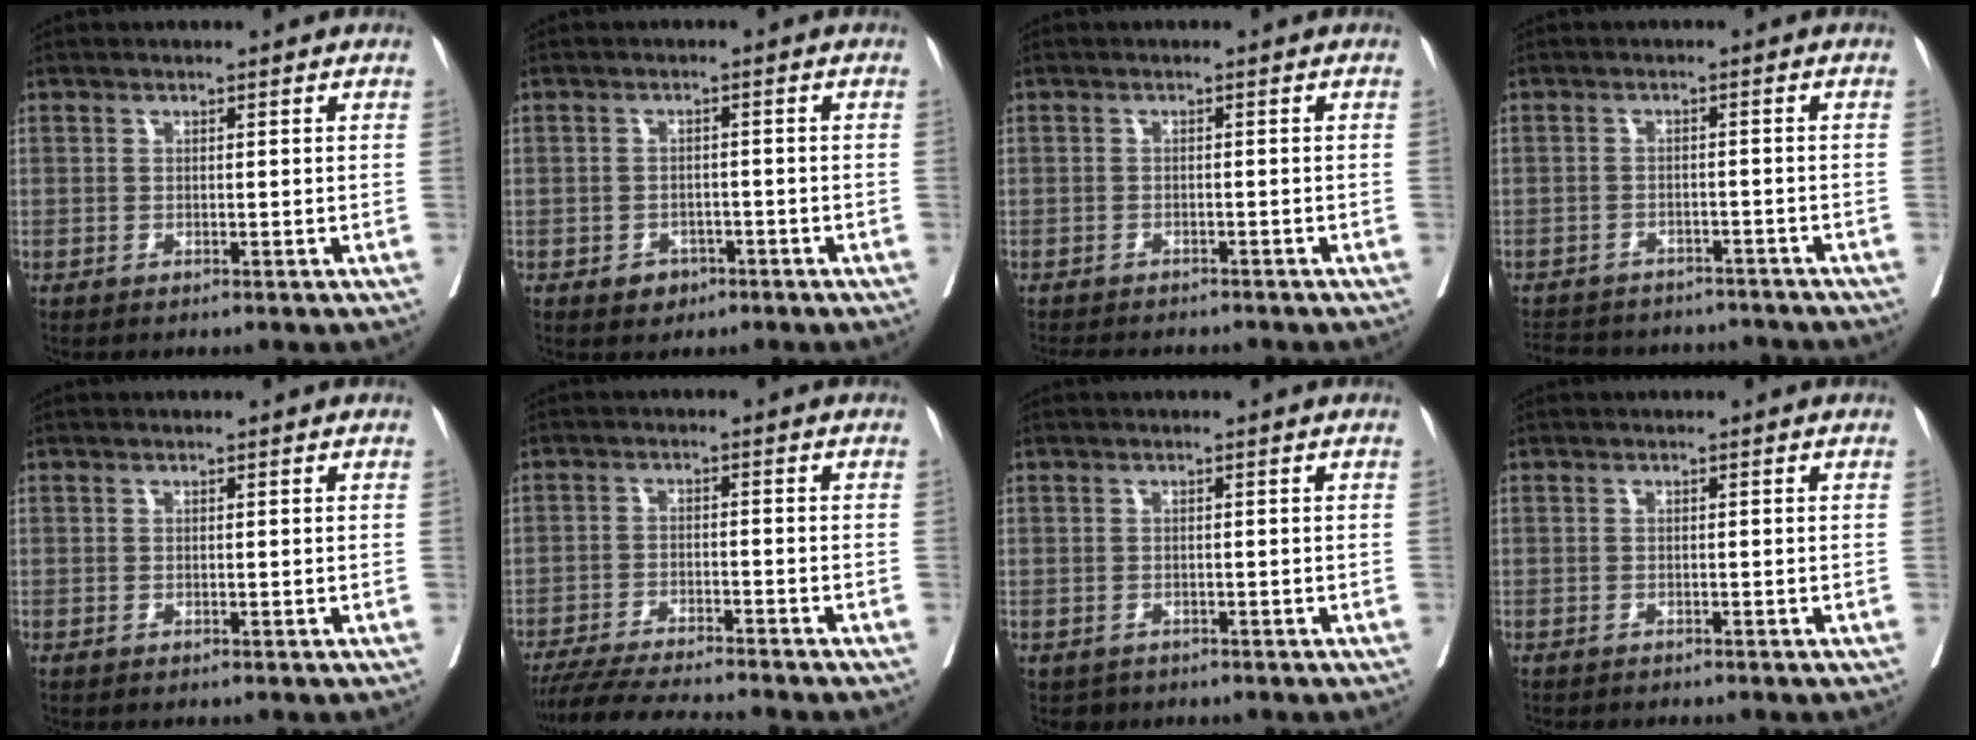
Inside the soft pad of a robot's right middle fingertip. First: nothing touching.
{"total": 2.8, "force": [-1.6, 2.1, 0.9], "torque": [-0.005, 0.008, -0.018]}
{"total": 7.5, "force": [-6.6, 2.3, 2.5], "torque": [-0.031, -0.003, -0.088]}
{"total": 14.2, "force": [-12.8, 5.0, 3.8], "torque": [-0.086, 0.009, -0.160]}
{"total": 0.0}
{"total": 11.9, "force": [-10.7, 0.2, 5.2], "torque": [-0.073, -0.020, -0.171]}
{"total": 1.6, "force": [-1.2, 1.1, 0.0], "torque": [-0.002, 0.002, -0.017]}
{"total": 1.9, "force": [-1.7, 0.6, 0.5], "torque": [-0.013, -0.003, -0.024]}